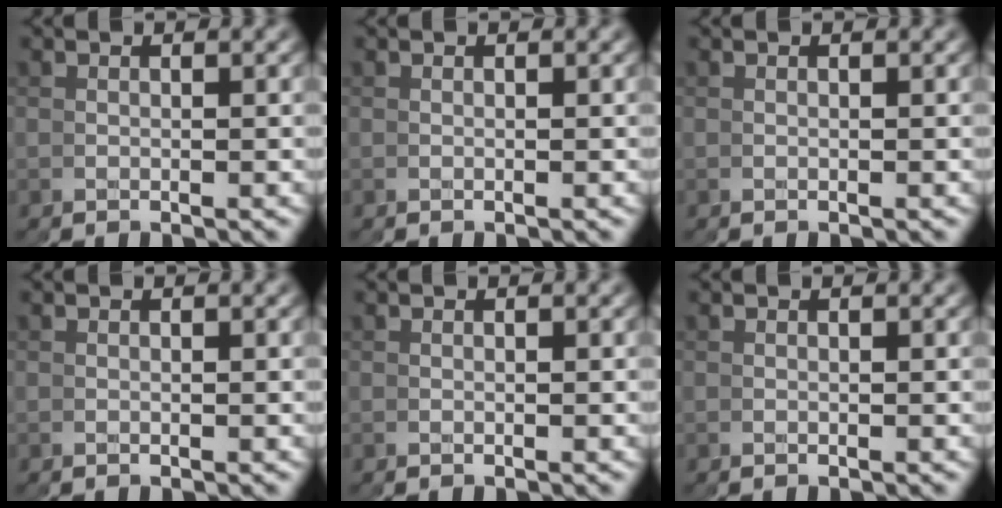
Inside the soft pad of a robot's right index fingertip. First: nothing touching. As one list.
[{"total": 0.0}, {"total": 0.0}, {"total": 0.0}, {"total": 0.0}, {"total": 0.0}]